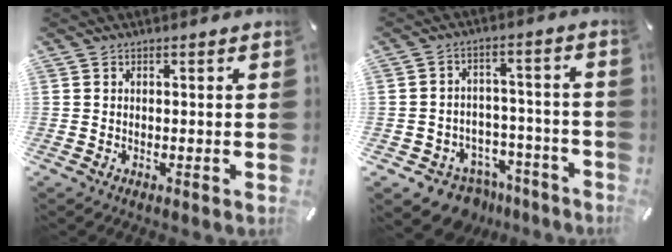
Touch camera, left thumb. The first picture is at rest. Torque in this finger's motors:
{"motor_torque": [0.12, 1.65, 0.18, 0.20, 0.00]}